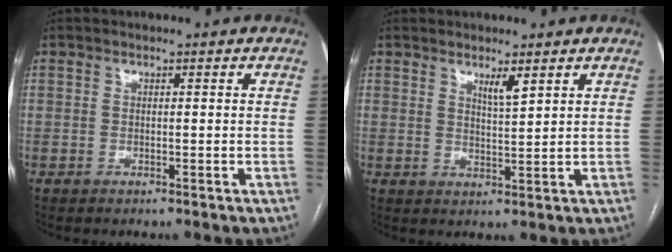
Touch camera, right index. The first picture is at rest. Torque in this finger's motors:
{"motor_torque": [0.11, 0.07, 0.02, 0.03]}